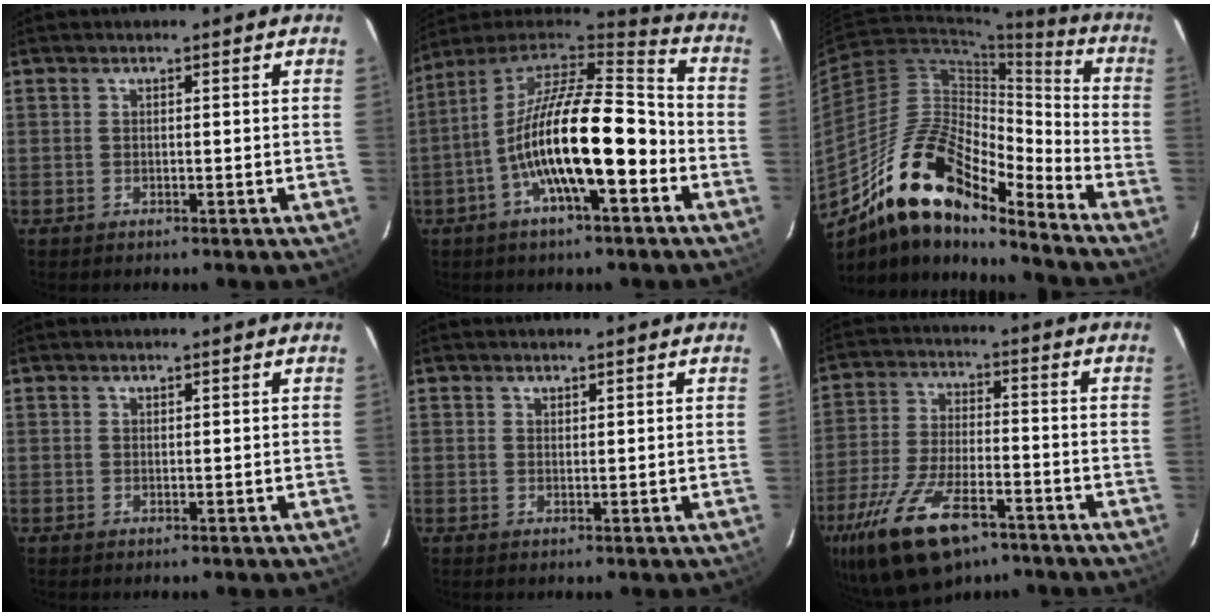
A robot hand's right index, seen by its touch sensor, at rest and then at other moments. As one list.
[{"total": 19.9, "force": [-6.7, 5.7, 17.9], "torque": [-0.318, -0.011, -0.128]}, {"total": 19.7, "force": [-14.9, 6.4, 11.1], "torque": [-0.191, 0.004, -0.281]}, {"total": 0.0}, {"total": 0.9, "force": [0.7, 0.5, 0.1], "torque": [-0.001, 0.002, 0.012]}, {"total": 19.2, "force": [-12.0, 8.4, 12.4], "torque": [-0.266, -0.035, -0.209]}]